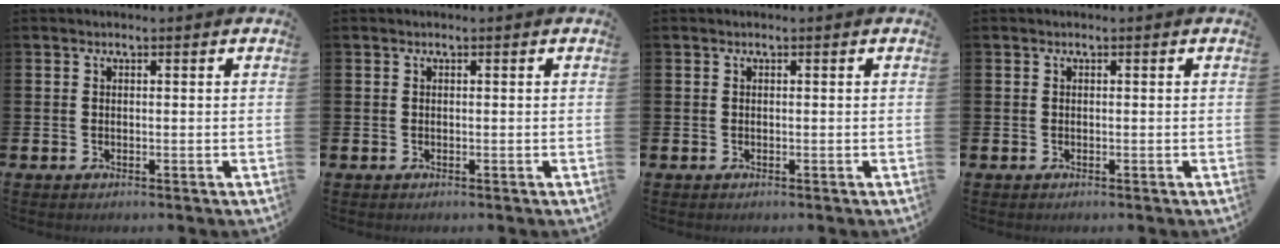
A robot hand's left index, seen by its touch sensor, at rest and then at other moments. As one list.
[{"total": 0.0}, {"total": 0.0}, {"total": 0.0}]